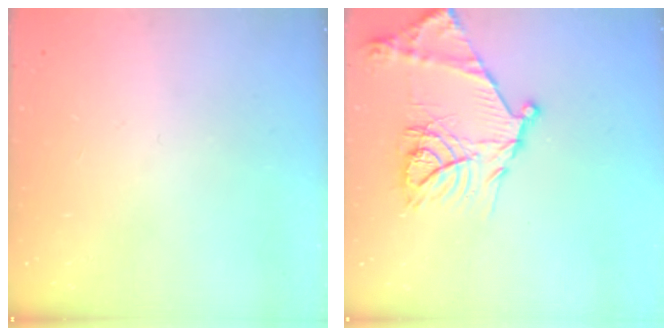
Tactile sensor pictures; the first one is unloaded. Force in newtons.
{"total": 18.7, "press": 18.6, "slide": 1.4}